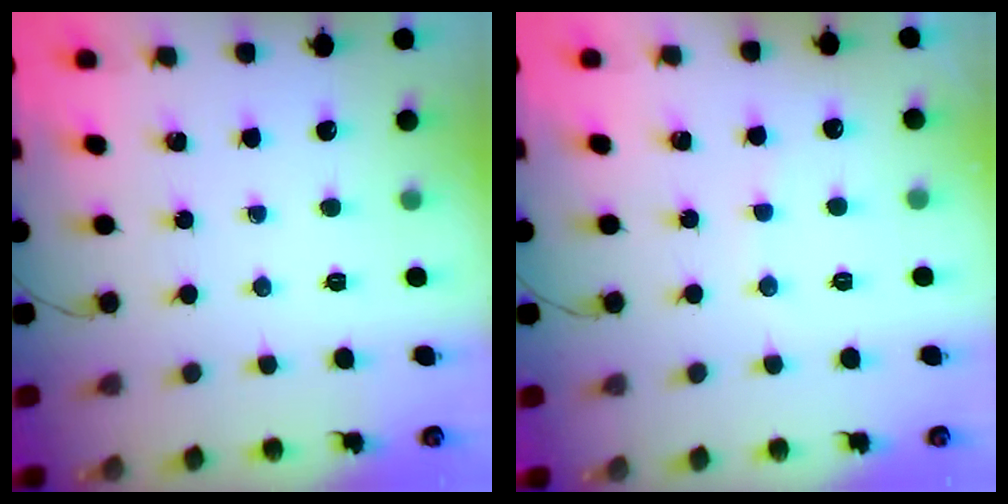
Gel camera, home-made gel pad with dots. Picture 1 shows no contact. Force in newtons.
{"total": 5.9, "press": 5.8, "slide": 1.0}